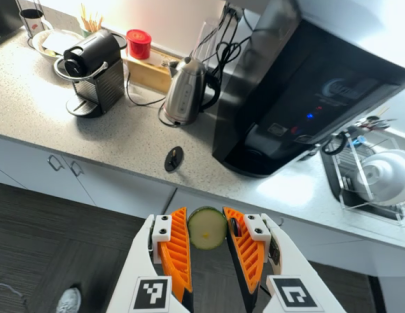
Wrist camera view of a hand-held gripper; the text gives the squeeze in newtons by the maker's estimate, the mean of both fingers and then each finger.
{"total": 7.4, "left": 7.5, "right": 7.4}